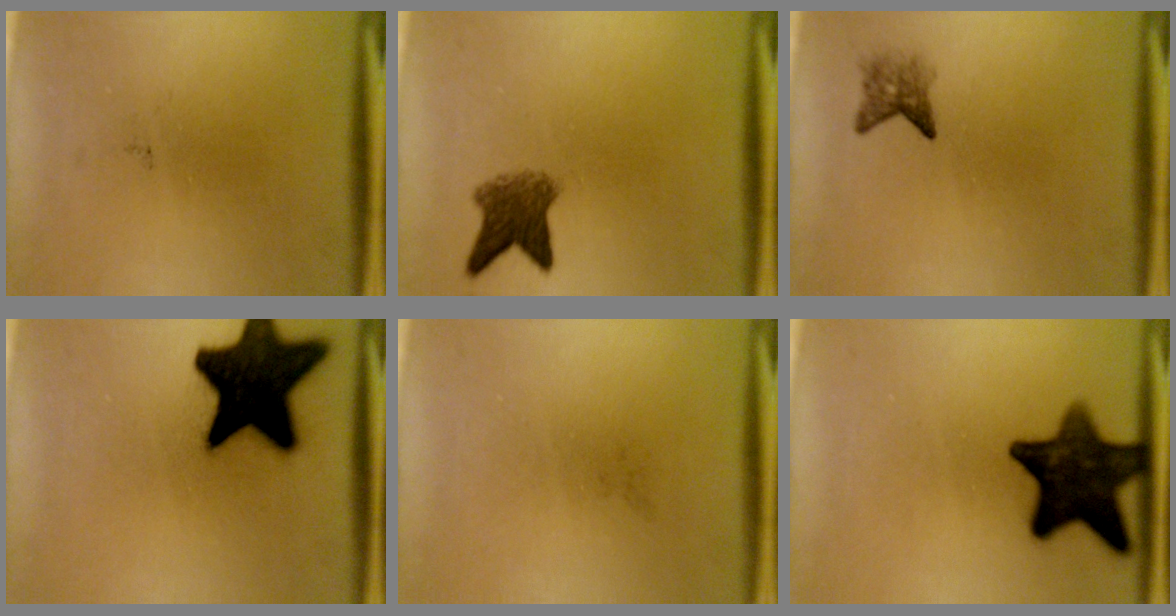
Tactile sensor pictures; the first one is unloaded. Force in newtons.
{"total": 4.7}
{"total": 2.2}
{"total": 18.5}
{"total": 0.0}
{"total": 12.7}